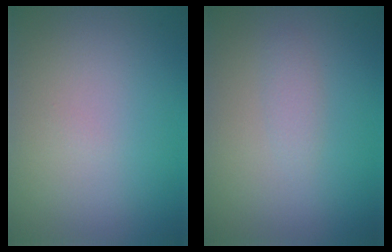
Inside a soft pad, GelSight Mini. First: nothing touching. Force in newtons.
{"total": 1.0, "press": 1.0, "slide": 0.0}